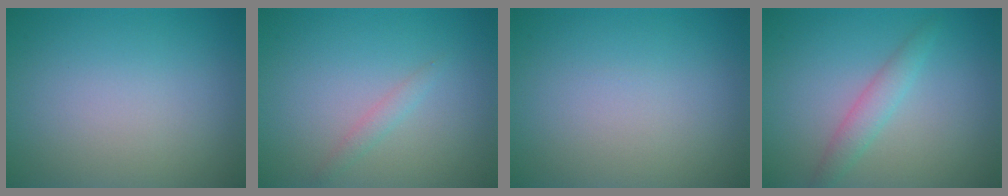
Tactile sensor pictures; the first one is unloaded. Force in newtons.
{"total": 1.0, "press": 0.9, "slide": 0.1}
{"total": 0.0}
{"total": 2.0, "press": 2.0, "slide": 0.0}